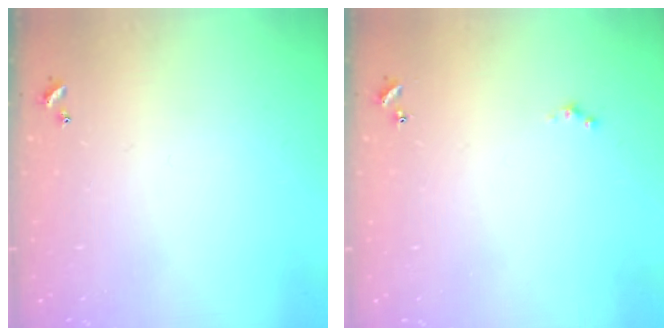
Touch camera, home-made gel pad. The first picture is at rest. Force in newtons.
{"total": 0.0}